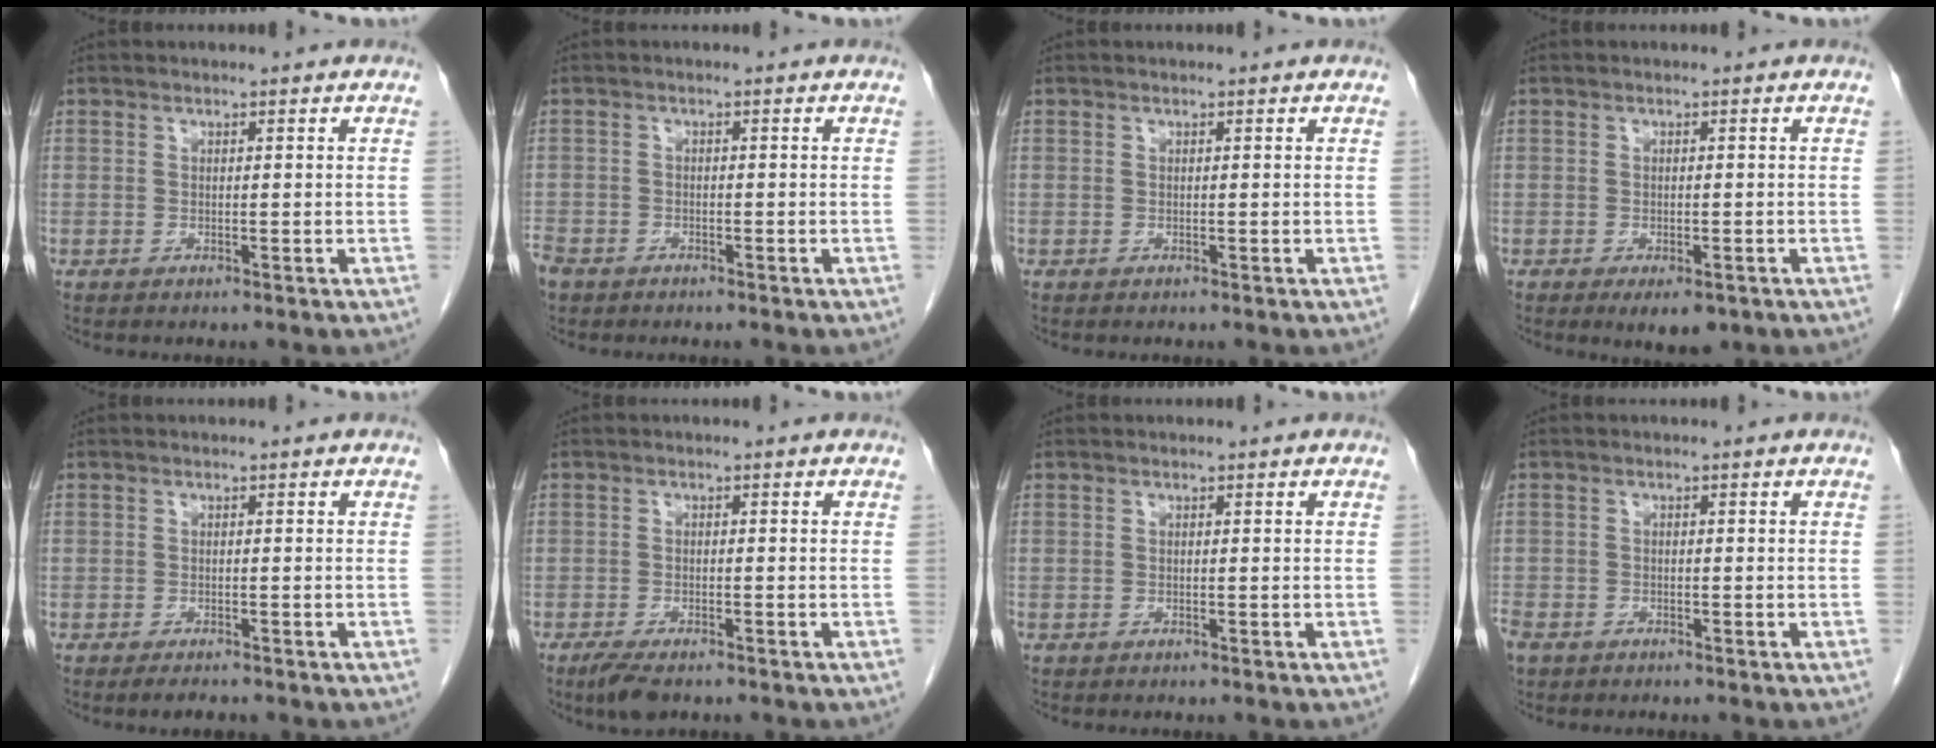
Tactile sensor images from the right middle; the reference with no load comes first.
{"total": 4.6, "force": [-3.5, 2.7, 1.5], "torque": [-0.038, -0.004, -0.064]}
{"total": 0.0}
{"total": 3.7, "force": [-2.1, 1.6, 2.7], "torque": [-0.030, -0.003, -0.021]}
{"total": 1.6, "force": [-1.3, 0.4, 0.8], "torque": [-0.016, -0.003, -0.017]}
{"total": 3.8, "force": [-2.8, 1.2, 2.4], "torque": [-0.047, -0.008, -0.044]}
{"total": 0.0}
{"total": 4.3, "force": [-2.9, 2.7, 1.6], "torque": [-0.045, -0.006, -0.053]}